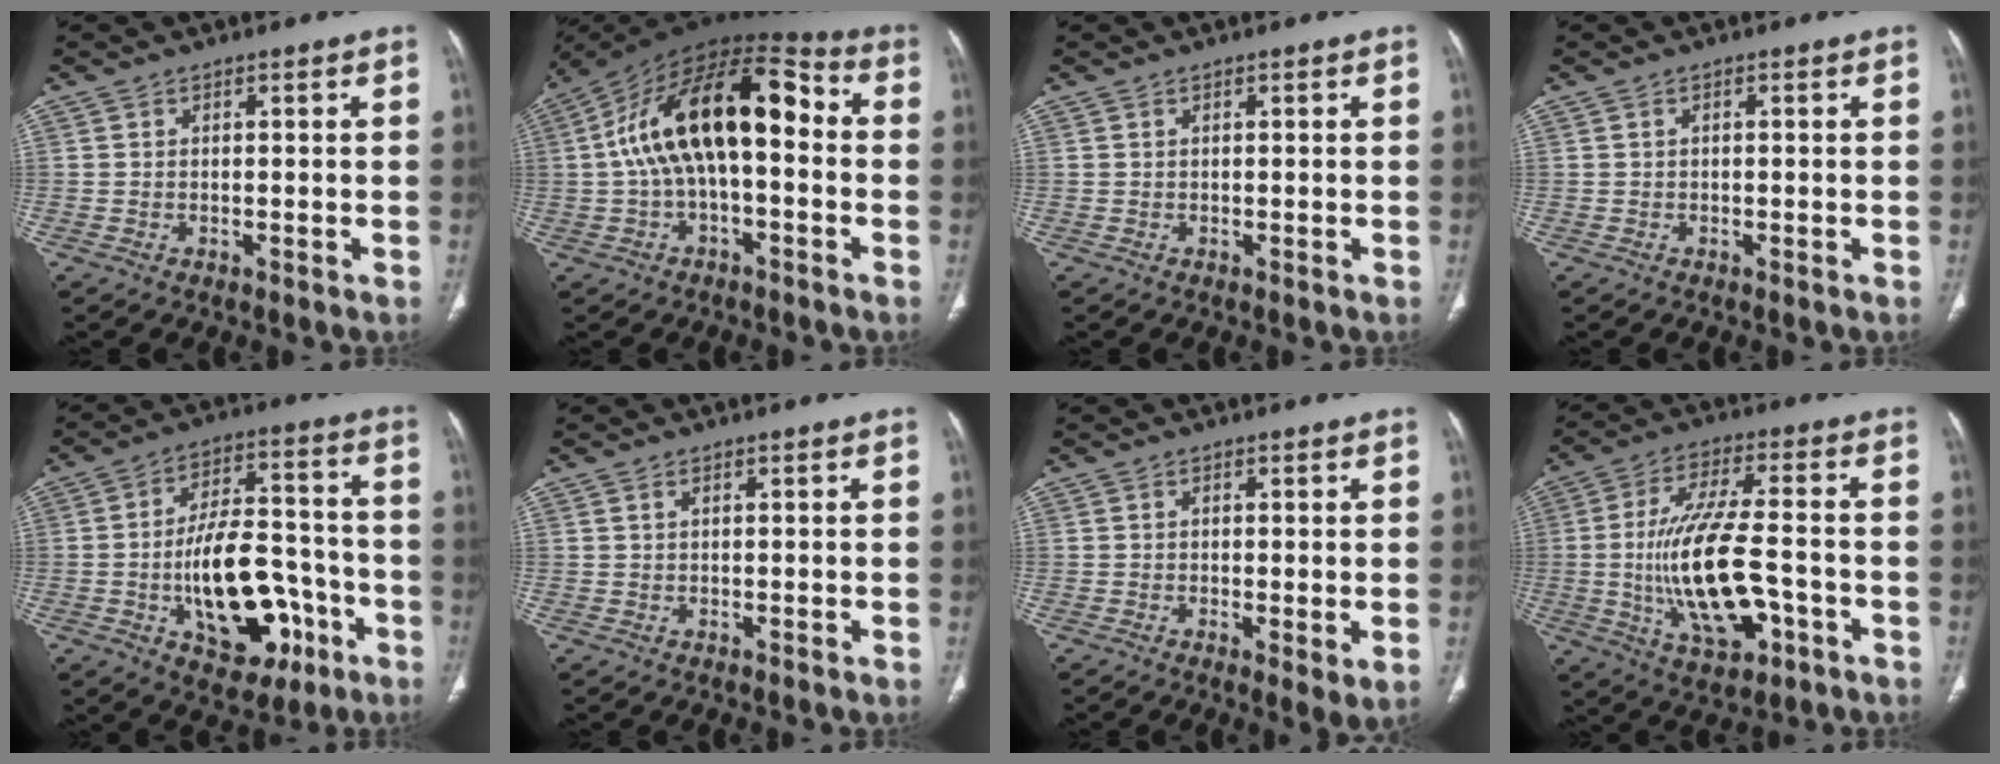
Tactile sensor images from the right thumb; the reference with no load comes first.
{"total": 19.5, "force": [0.6, 9.4, 17.1], "torque": [-0.287, 0.058, 0.001]}
{"total": 0.0}
{"total": 0.0}
{"total": 19.1, "force": [-6.1, 10.4, 14.8], "torque": [-0.200, 0.046, -0.082]}
{"total": 0.5, "force": [0.3, 0.3, 0.3], "torque": [-0.010, 0.004, 0.006]}
{"total": 3.4, "force": [-0.5, 0.8, 3.3], "torque": [-0.058, -0.015, -0.012]}
{"total": 17.5, "force": [-3.5, 7.1, 15.6], "torque": [-0.294, 0.016, -0.053]}